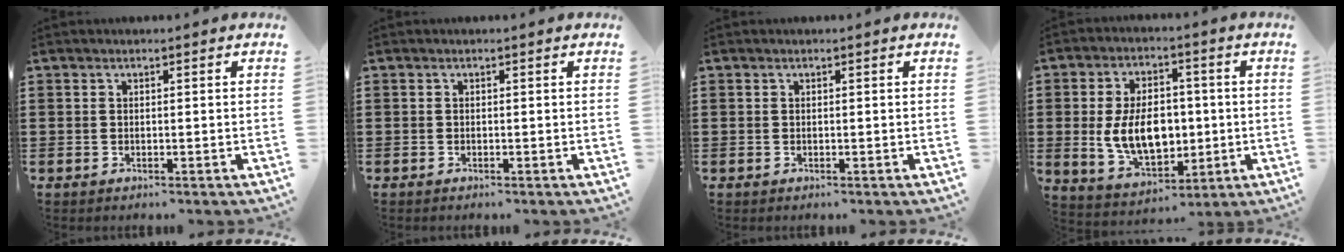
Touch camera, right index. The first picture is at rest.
{"total": 0.0}
{"total": 0.0}
{"total": 10.1, "force": [-0.5, 6.4, 7.8], "torque": [-0.145, 0.000, -0.014]}